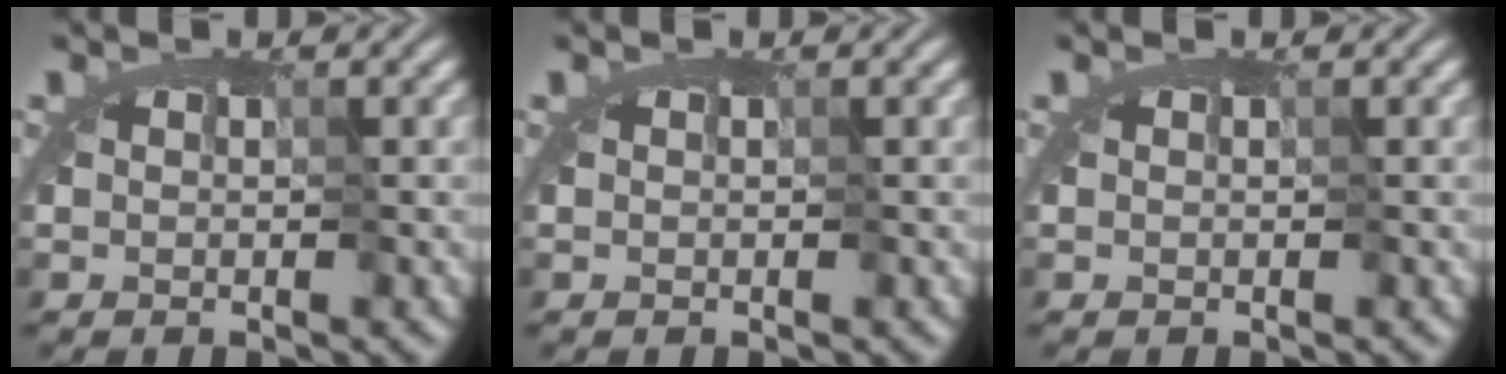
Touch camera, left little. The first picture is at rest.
{"total": 0.0}
{"total": 0.0}